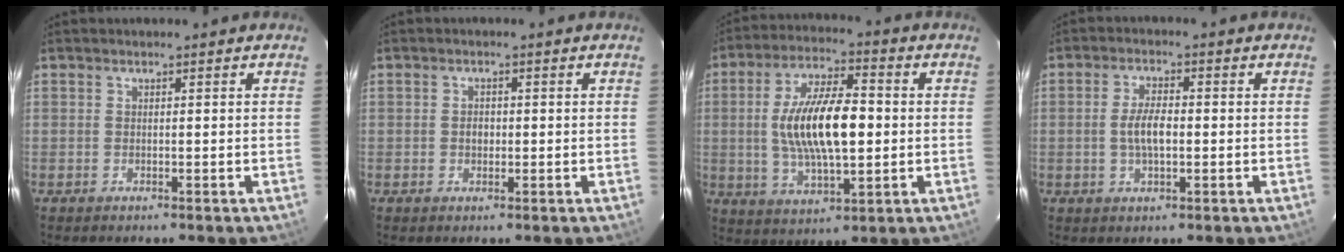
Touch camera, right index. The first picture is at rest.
{"total": 1.6, "force": [-0.2, 1.3, 0.8], "torque": [-0.015, 0.005, -0.004]}
{"total": 15.6, "force": [0.1, 5.8, 14.4], "torque": [-0.271, 0.004, 0.005]}
{"total": 4.9, "force": [-0.6, 1.9, 4.5], "torque": [-0.088, 0.003, -0.007]}